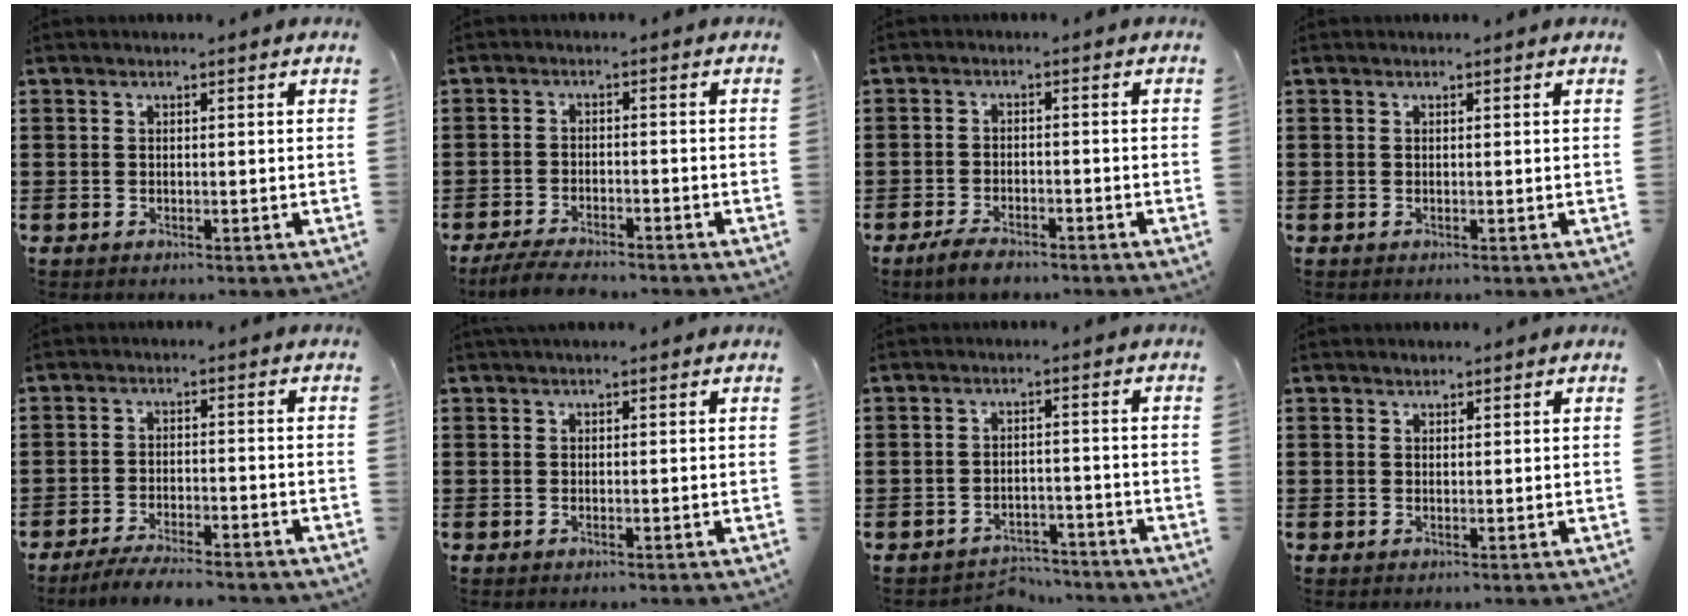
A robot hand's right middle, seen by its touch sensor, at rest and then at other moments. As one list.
[{"total": 4.1, "force": [-3.9, 0.5, 1.4], "torque": [-0.035, -0.005, -0.080]}, {"total": 3.2, "force": [-2.7, 0.9, 1.4], "torque": [-0.030, 0.004, -0.056]}, {"total": 0.0}, {"total": 4.2, "force": [-4.0, 0.2, 1.4], "torque": [-0.029, -0.003, -0.080]}, {"total": 0.6, "force": [0.4, -0.1, 0.4], "torque": [-0.007, 0.001, 0.007]}, {"total": 3.5, "force": [-3.4, 0.8, -0.3], "torque": [-0.003, 0.000, -0.074]}, {"total": 0.7, "force": [0.7, 0.3, -0.2], "torque": [0.001, -0.001, 0.014]}]